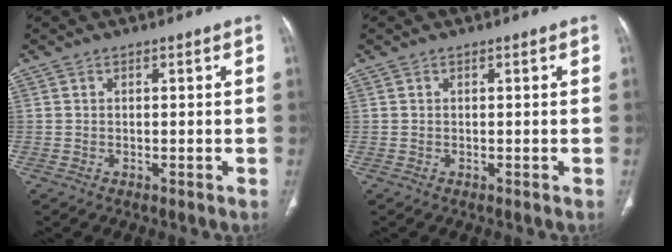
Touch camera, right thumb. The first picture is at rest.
{"total": 0.0}